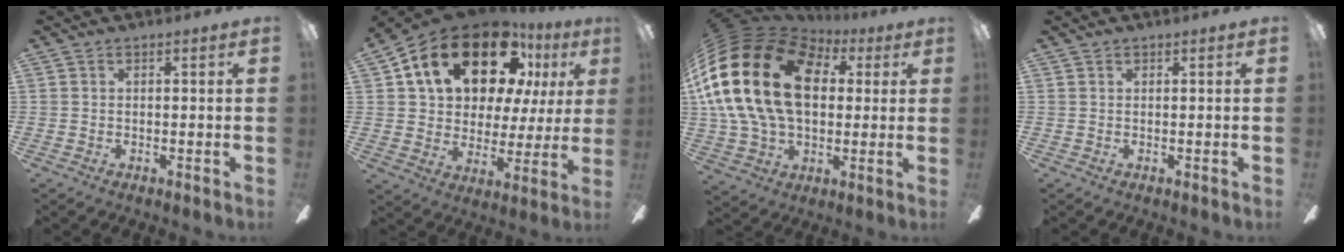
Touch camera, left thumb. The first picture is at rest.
{"total": 23.7, "force": [12.8, 13.0, 15.2], "torque": [-0.274, -0.058, 0.216]}
{"total": 27.6, "force": [4.8, 19.2, 19.2], "torque": [-0.402, -0.001, 0.084]}
{"total": 0.0}